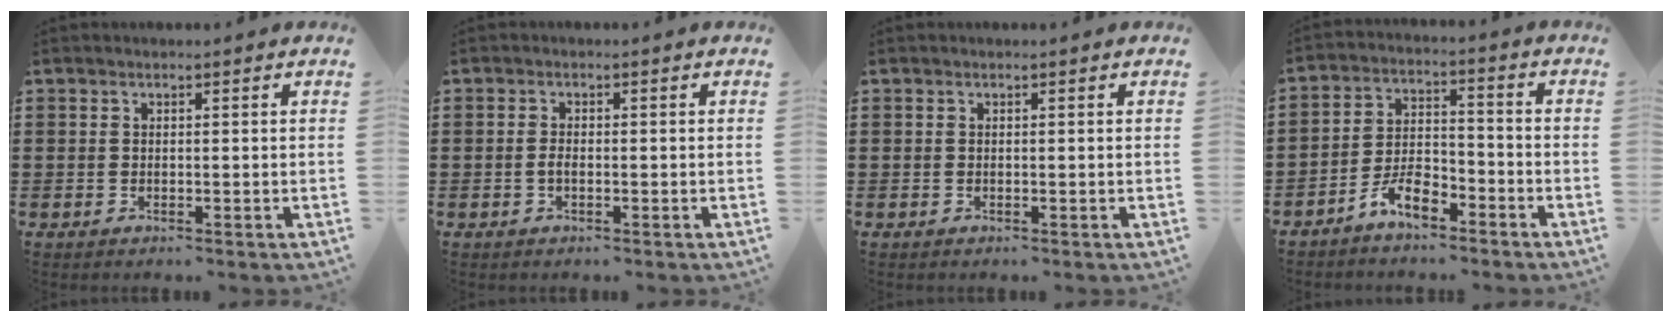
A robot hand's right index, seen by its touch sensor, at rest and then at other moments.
{"total": 1.4, "force": [-0.4, 0.5, 1.2], "torque": [-0.025, -0.001, -0.008]}
{"total": 0.0}
{"total": 6.2, "force": [-4.4, 2.4, 3.5], "torque": [-0.078, 0.010, -0.087]}